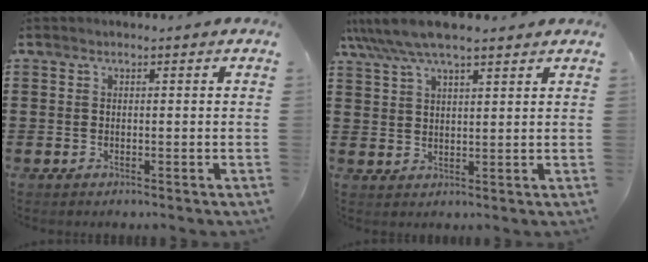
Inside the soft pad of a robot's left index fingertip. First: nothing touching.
{"total": 6.3, "force": [5.1, 1.3, 3.4], "torque": [-0.079, -0.009, 0.093]}